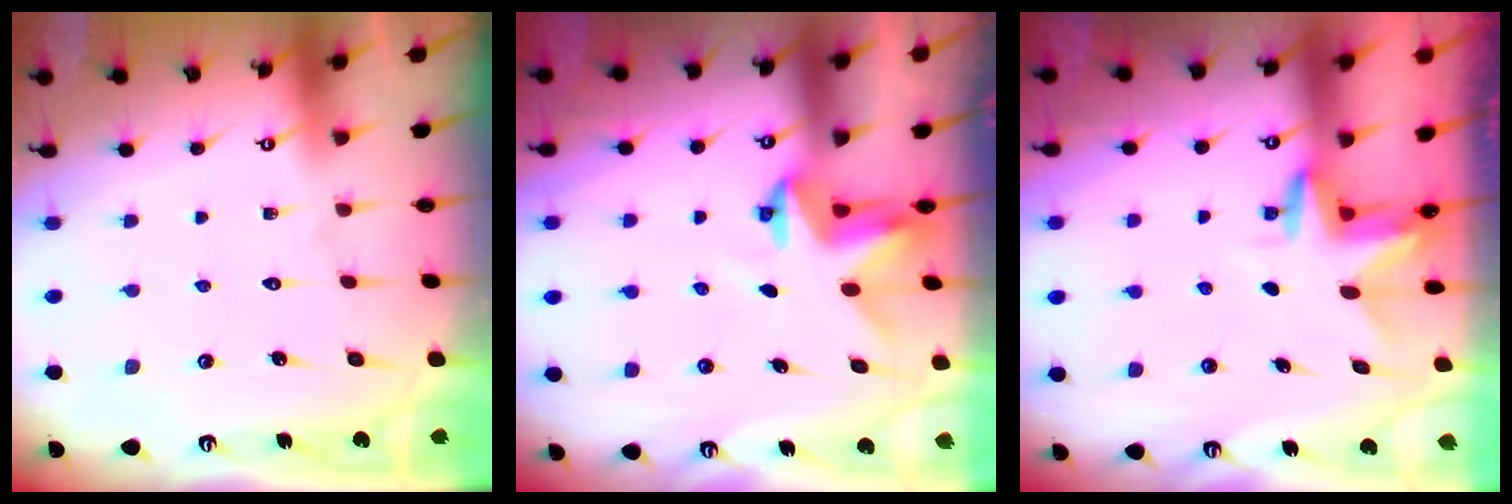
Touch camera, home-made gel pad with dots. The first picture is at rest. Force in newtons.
{"total": 3.4, "press": 3.4, "slide": 0.2}
{"total": 3.2, "press": 3.2, "slide": 0.3}